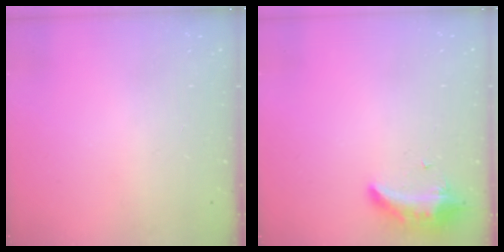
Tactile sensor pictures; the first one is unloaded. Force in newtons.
{"total": 8.6, "press": 8.6, "slide": 0.3}